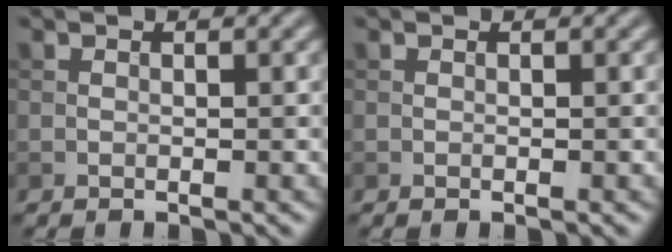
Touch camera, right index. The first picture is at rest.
{"total": 0.0}